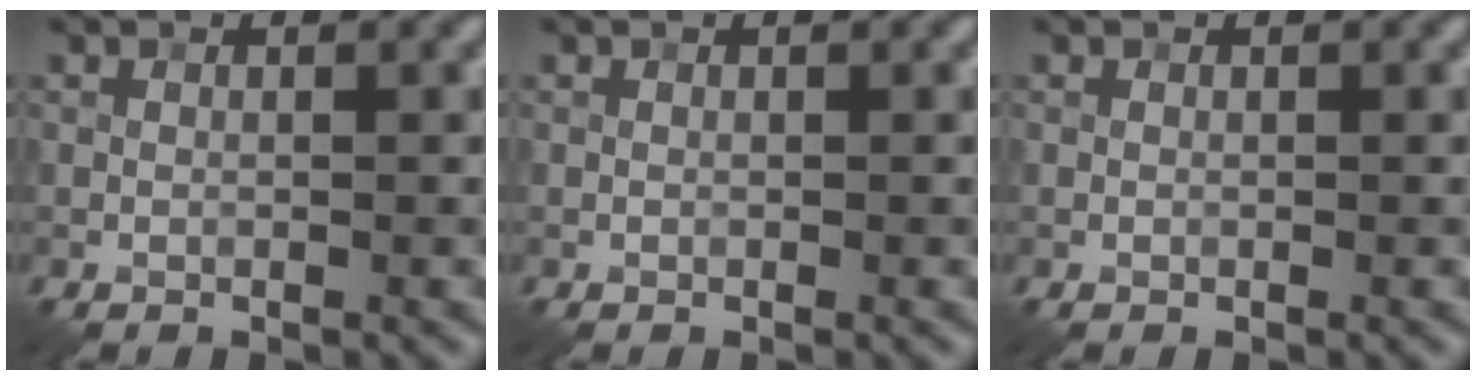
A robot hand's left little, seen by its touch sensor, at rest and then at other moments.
{"total": 0.0}
{"total": 0.0}